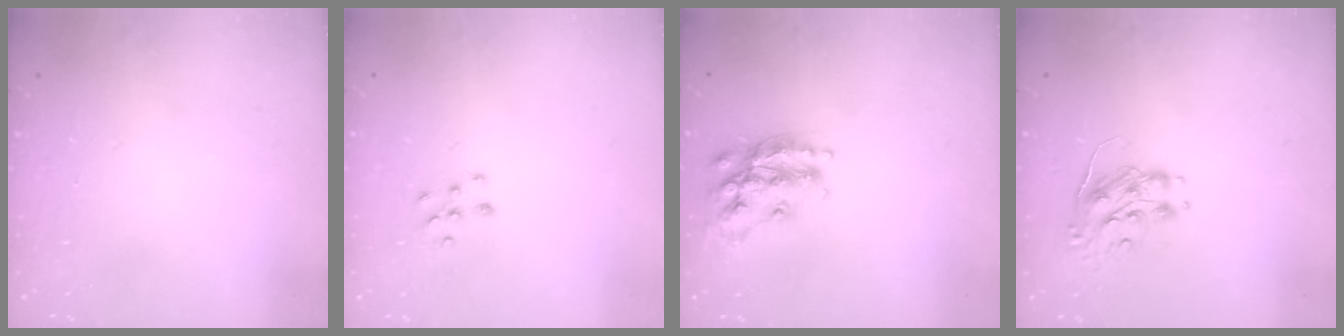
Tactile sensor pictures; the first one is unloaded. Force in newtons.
{"total": 6.8, "press": 6.8, "slide": 0.4}
{"total": 17.2, "press": 17.2, "slide": 1.2}
{"total": 8.5, "press": 8.4, "slide": 0.6}